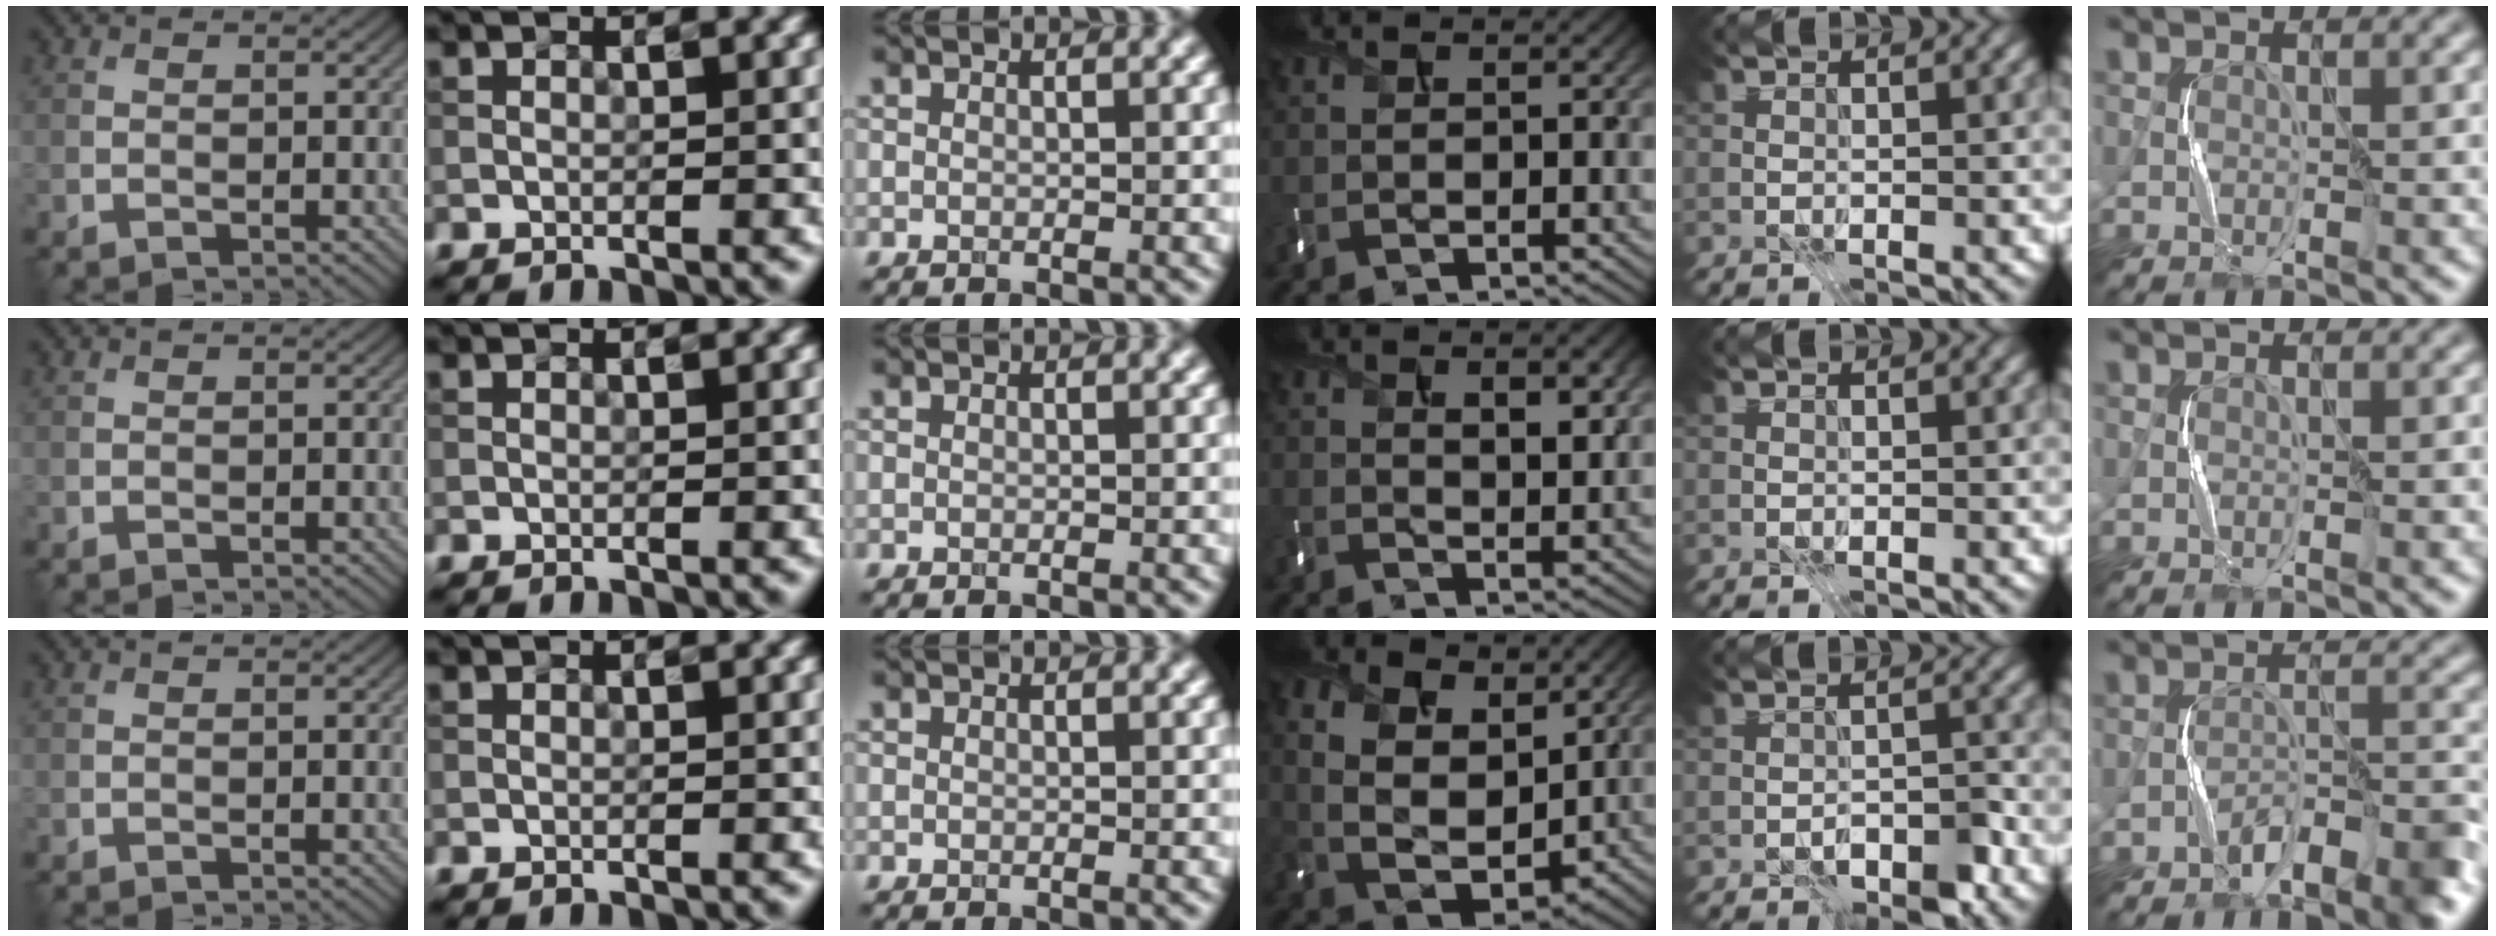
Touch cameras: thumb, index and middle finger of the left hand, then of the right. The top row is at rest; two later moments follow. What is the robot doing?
{"motion": "squeeze", "object": "air blower"}